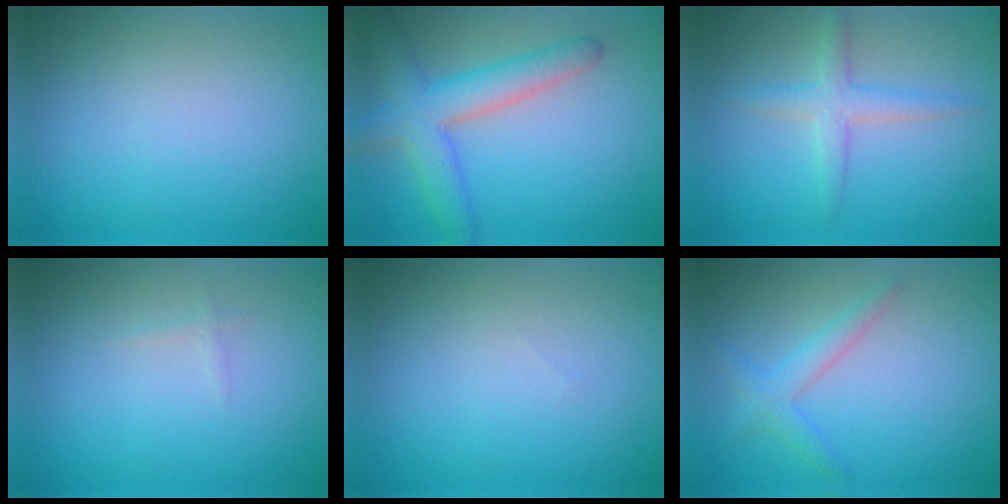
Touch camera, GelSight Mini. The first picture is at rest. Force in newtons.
{"total": 5.5, "press": 5.5, "slide": 0.3}
{"total": 2.7, "press": 2.7, "slide": 0.1}
{"total": 0.5, "press": 0.5, "slide": 0.0}
{"total": 0.0}
{"total": 2.2, "press": 2.2, "slide": 0.0}